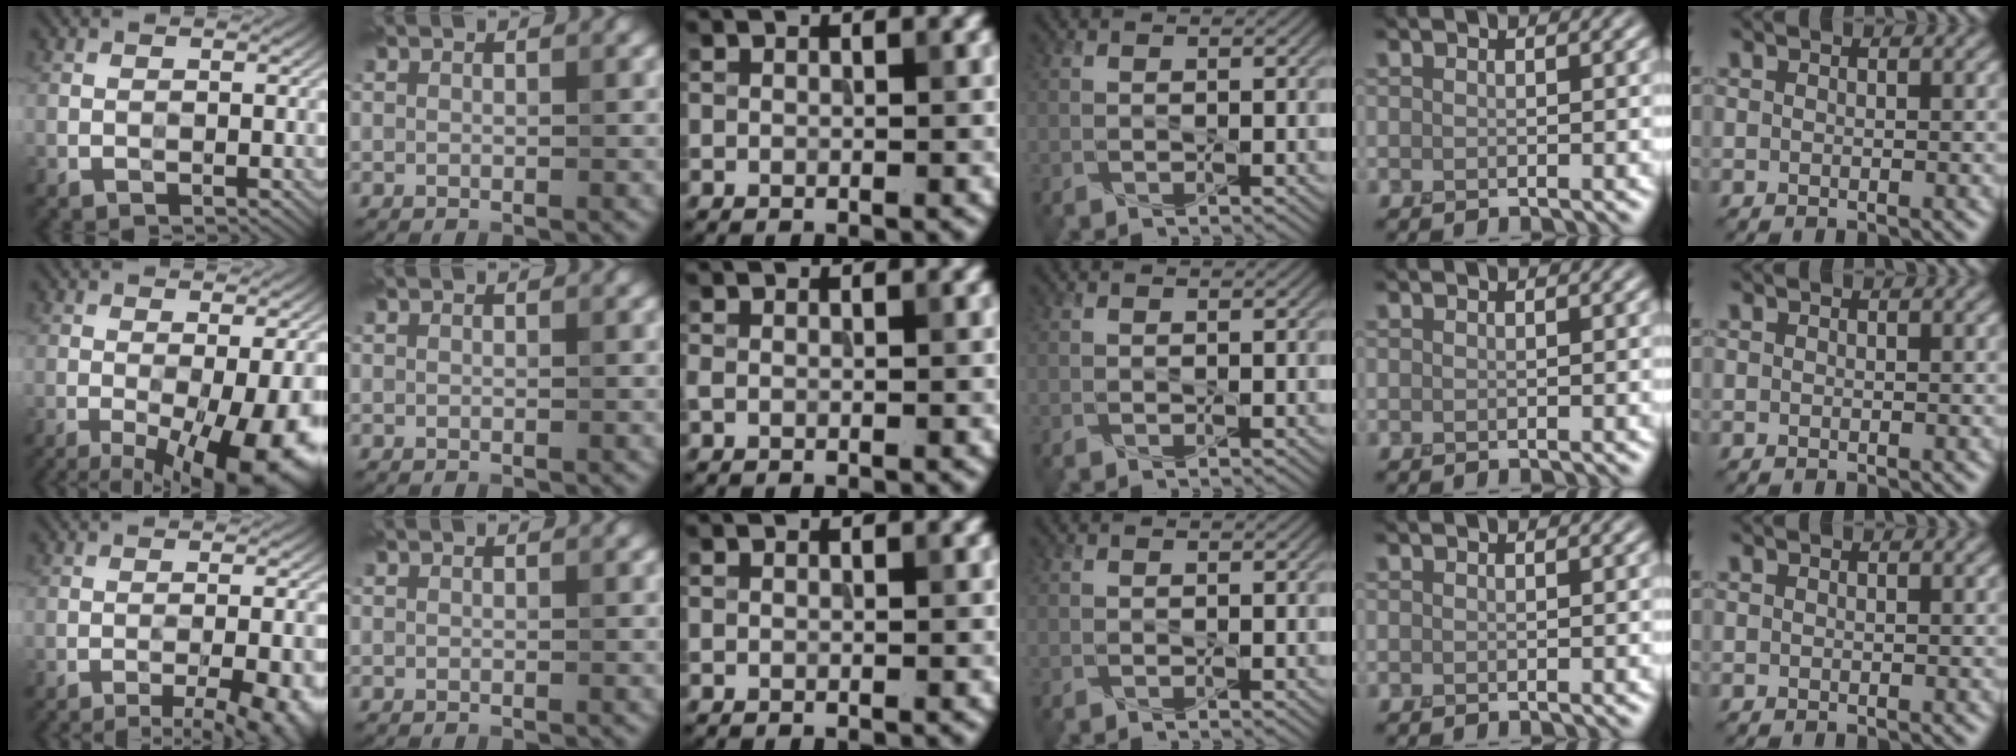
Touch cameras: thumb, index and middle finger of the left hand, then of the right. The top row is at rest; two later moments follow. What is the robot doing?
{"motion": "press", "object": "syringe"}